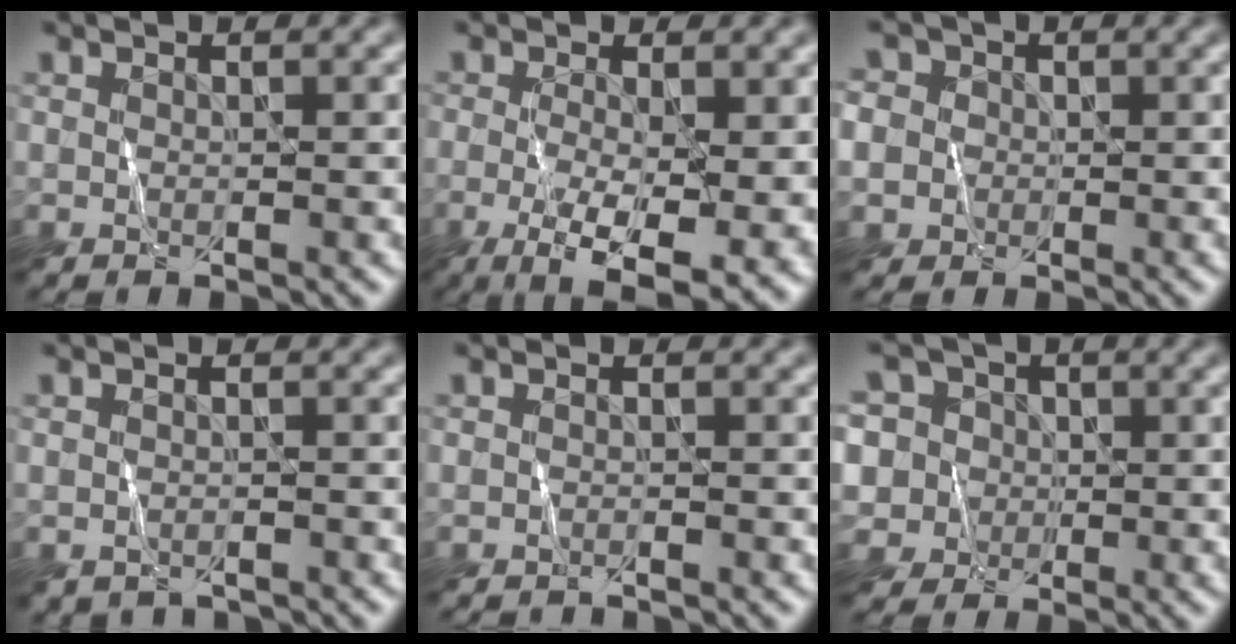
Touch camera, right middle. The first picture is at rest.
{"total": 9.0, "force": [-2.7, 3.5, 7.9], "torque": [-0.151, -0.019, -0.034]}
{"total": 6.1, "force": [1.4, 5.6, 2.2], "torque": [-0.063, 0.030, -0.003]}
{"total": 1.1, "force": [-1.1, 0.2, 0.0], "torque": [-0.003, -0.008, -0.018]}
{"total": 0.9, "force": [-0.9, 0.1, 0.2], "torque": [0.000, -0.004, -0.019]}
{"total": 9.1, "force": [3.6, 7.6, 3.4], "torque": [-0.087, 0.040, 0.033]}